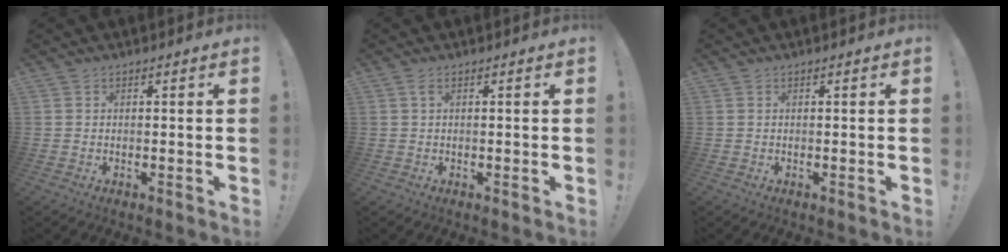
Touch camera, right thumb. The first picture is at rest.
{"total": 1.3, "force": [0.3, 0.3, 1.2], "torque": [-0.034, 0.004, 0.007]}
{"total": 0.0}